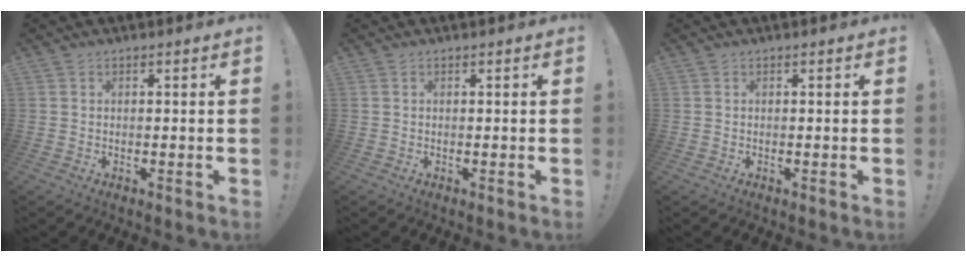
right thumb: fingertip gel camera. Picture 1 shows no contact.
{"total": 0.0}
{"total": 0.0}